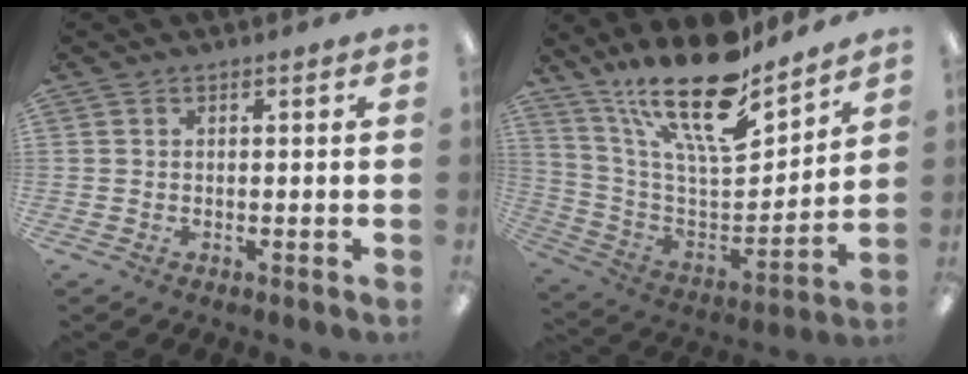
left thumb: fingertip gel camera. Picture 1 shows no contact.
{"total": 22.9, "force": [16.7, 7.3, 13.8], "torque": [-0.257, -0.112, 0.288]}